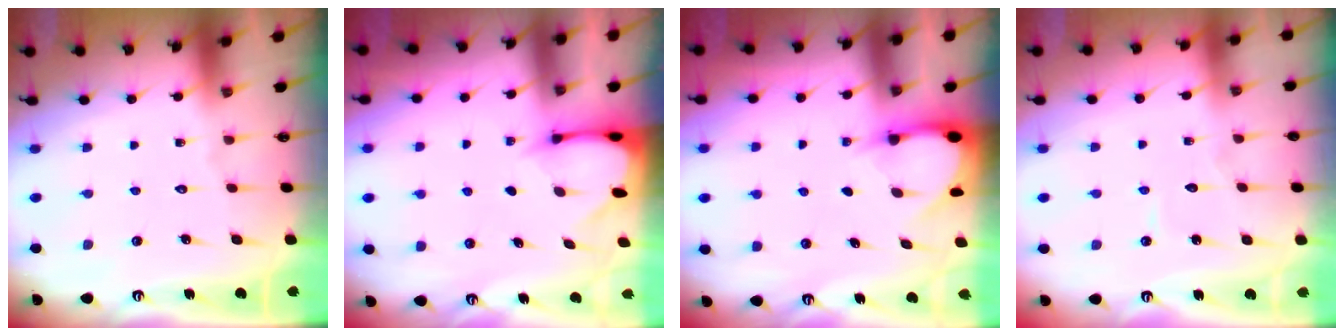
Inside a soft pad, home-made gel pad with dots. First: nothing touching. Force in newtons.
{"total": 2.4, "press": 2.3, "slide": 0.3}
{"total": 2.9, "press": 2.9, "slide": 0.3}
{"total": 3.8, "press": 3.8, "slide": 0.3}